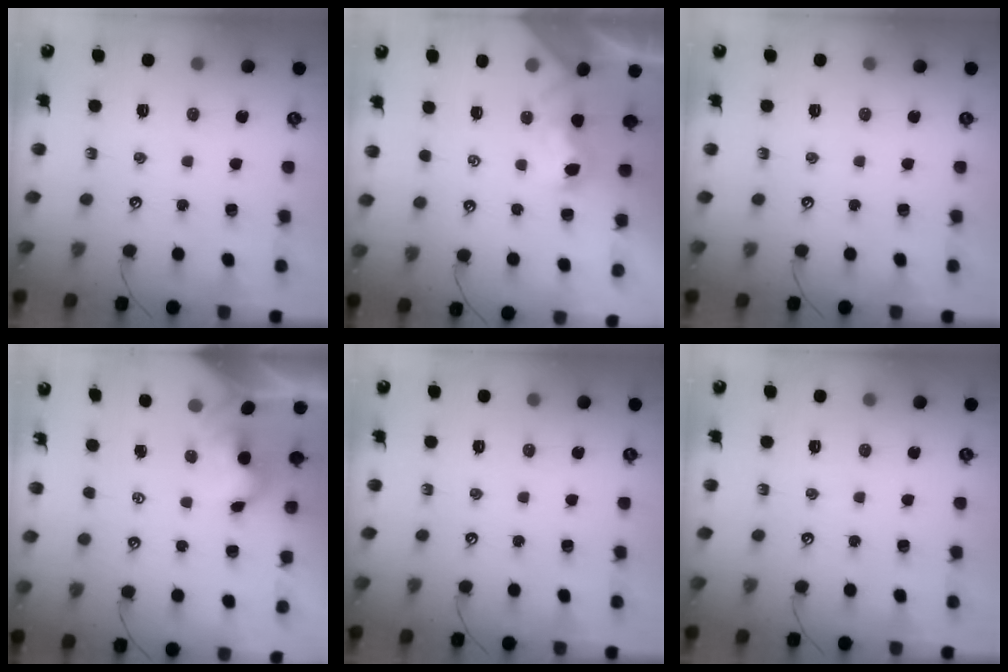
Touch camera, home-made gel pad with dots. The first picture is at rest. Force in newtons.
{"total": 0.8, "press": 0.4, "slide": 0.7}
{"total": 0.0}
{"total": 2.0, "press": 1.9, "slide": 0.8}
{"total": 0.0}
{"total": 0.0}